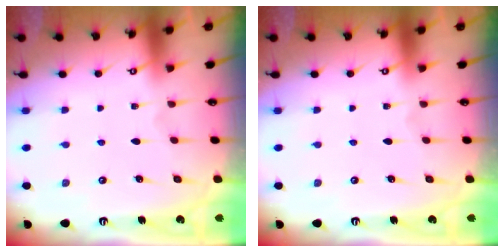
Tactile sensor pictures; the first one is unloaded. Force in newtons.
{"total": 0.0}